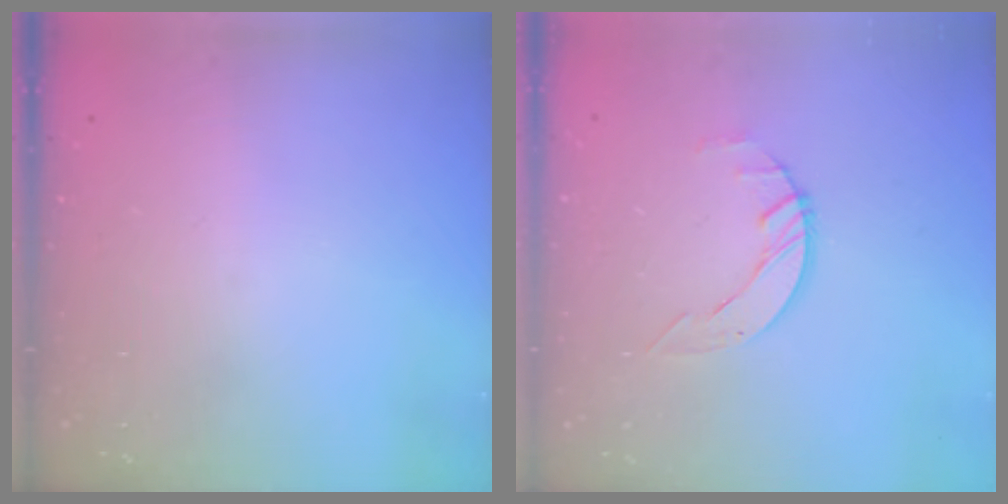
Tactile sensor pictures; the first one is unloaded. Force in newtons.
{"total": 3.3, "press": 3.2, "slide": 0.4}